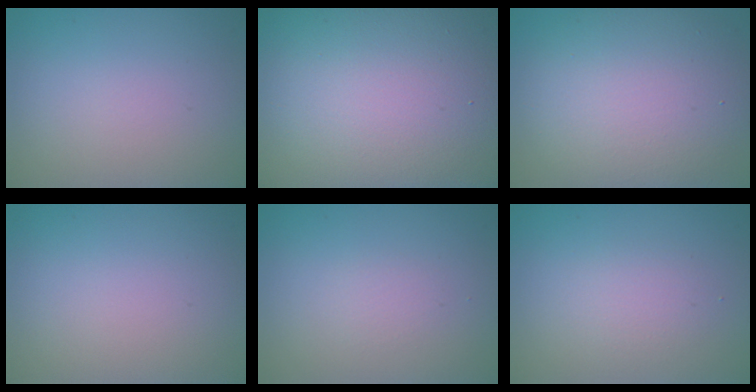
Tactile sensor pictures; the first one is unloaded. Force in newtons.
{"total": 22.3, "press": 22.3, "slide": 0.7}
{"total": 10.1, "press": 10.1, "slide": 0.5}
{"total": 0.0}
{"total": 0.8, "press": 0.8, "slide": 0.1}
{"total": 1.7, "press": 1.7, "slide": 0.1}